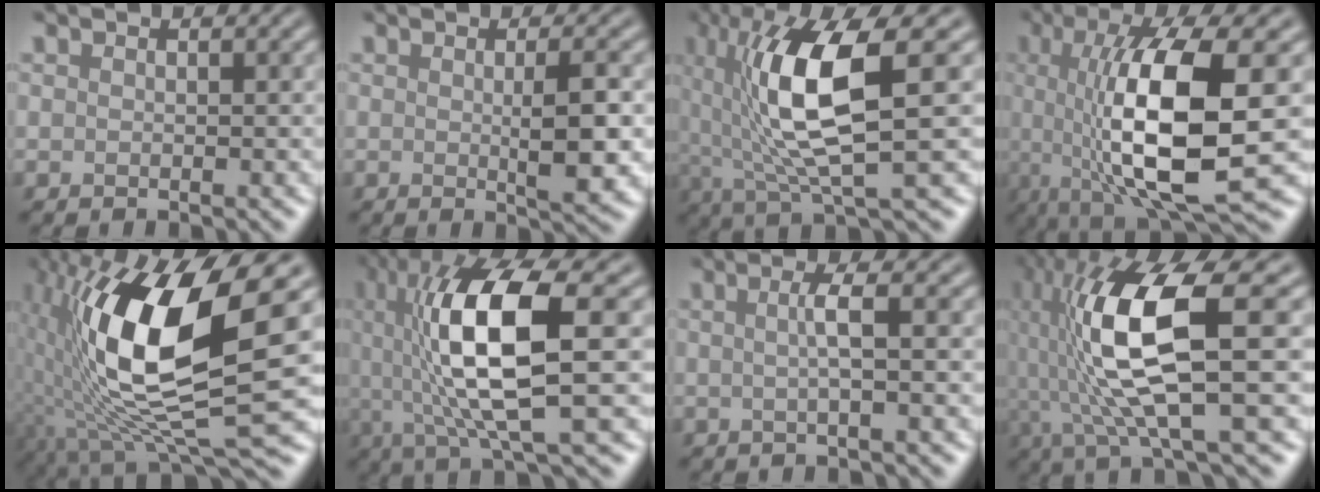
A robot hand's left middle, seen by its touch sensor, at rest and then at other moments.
{"total": 3.7, "force": [-0.1, 0.7, 3.7], "torque": [-0.053, -0.002, 0.000]}
{"total": 9.6, "force": [1.4, 2.4, 9.2], "torque": [-0.164, -0.003, 0.031]}
{"total": 11.7, "force": [-0.4, 3.3, 11.3], "torque": [-0.182, -0.008, -0.007]}
{"total": 13.2, "force": [1.2, 4.0, 12.6], "torque": [-0.225, -0.011, 0.019]}
{"total": 11.7, "force": [0.9, 3.2, 11.3], "torque": [-0.204, 0.005, 0.022]}
{"total": 2.6, "force": [0.0, 0.5, 2.5], "torque": [-0.043, 0.001, -0.005]}
{"total": 11.7, "force": [0.3, 2.9, 11.3], "torque": [-0.225, 0.004, 0.014]}